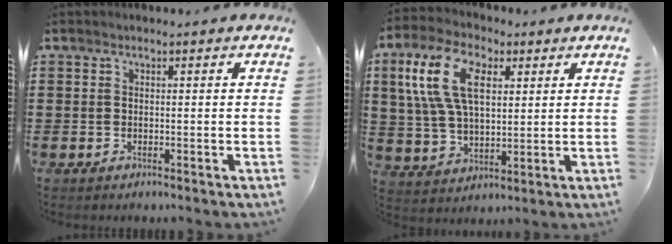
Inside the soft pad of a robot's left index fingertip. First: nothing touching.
{"total": 12.0, "force": [4.6, 6.5, 9.0], "torque": [-0.208, 0.014, 0.082]}